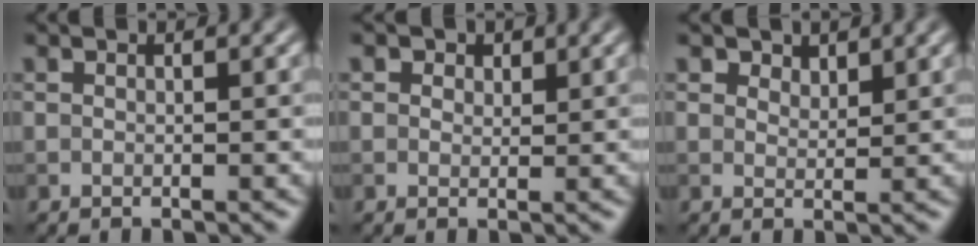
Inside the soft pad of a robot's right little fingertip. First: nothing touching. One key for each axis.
{"total": 1.8, "fx": 1.1, "fy": 1.2, "fz": 0.7, "tx": -0.007, "ty": 0.000, "tz": 0.004}
{"total": 2.1, "fx": 1.6, "fy": 1.1, "fz": 0.6, "tx": -0.013, "ty": -0.009, "tz": 0.025}